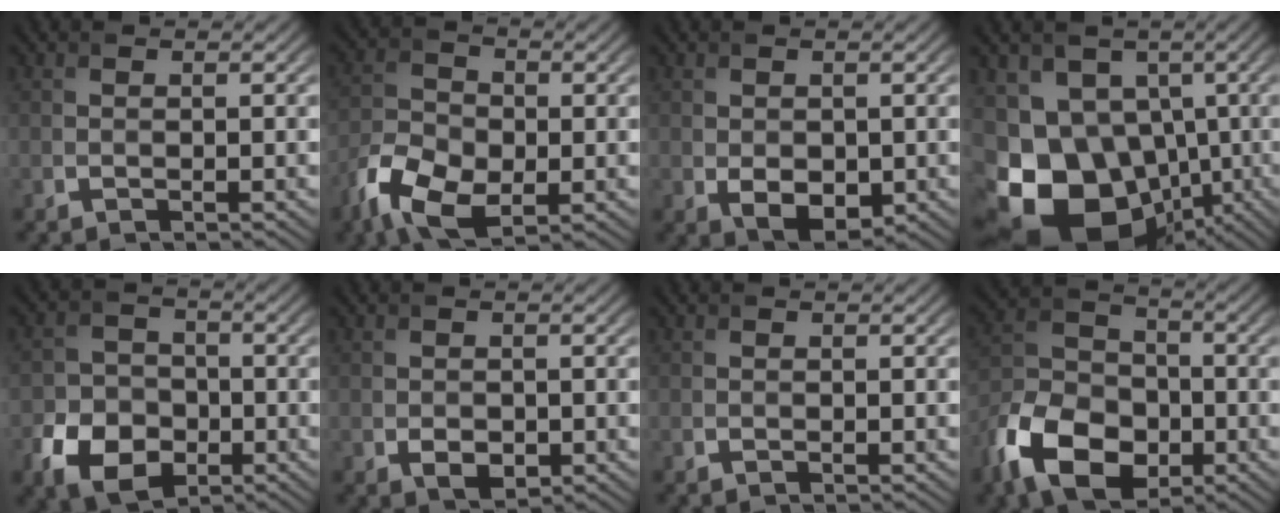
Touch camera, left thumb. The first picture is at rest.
{"total": 9.1, "force": [-4.2, 5.4, 6.0], "torque": [-0.135, -0.012, -0.088]}
{"total": 3.7, "force": [-0.7, 2.6, 2.6], "torque": [-0.056, -0.016, -0.006]}
{"total": 16.2, "force": [-5.6, 12.1, 9.1], "torque": [-0.195, -0.021, -0.085]}
{"total": 7.8, "force": [-3.5, 5.8, 3.9], "torque": [-0.083, -0.018, -0.070]}
{"total": 2.4, "force": [-0.7, 1.7, 1.5], "torque": [-0.028, -0.010, -0.010]}
{"total": 0.0}
{"total": 12.3, "force": [-5.9, 8.0, 7.3], "torque": [-0.169, -0.016, -0.129]}